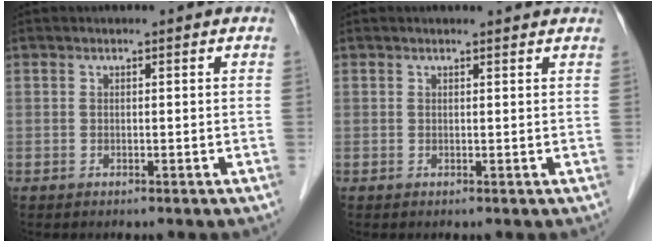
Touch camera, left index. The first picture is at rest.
{"total": 3.2, "force": [3.1, 0.4, 0.9], "torque": [-0.014, 0.013, 0.030]}